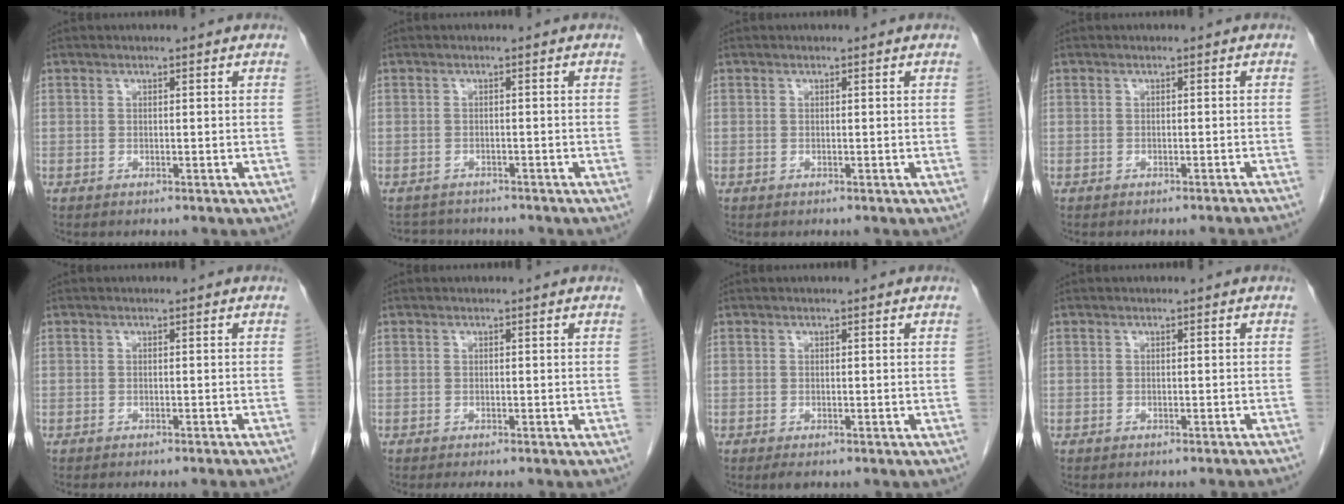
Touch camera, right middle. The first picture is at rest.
{"total": 4.0, "force": [-3.9, 1.1, 0.3], "torque": [-0.004, -0.004, -0.056]}
{"total": 0.0}
{"total": 4.7, "force": [-4.5, -0.6, 1.2], "torque": [-0.010, -0.016, -0.048]}
{"total": 4.8, "force": [-4.3, -0.5, 1.9], "torque": [-0.015, -0.007, -0.053]}
{"total": 2.3, "force": [-1.9, 0.3, 1.1], "torque": [-0.012, -0.004, -0.023]}
{"total": 1.2, "force": [-0.8, 0.4, 0.8], "torque": [-0.011, -0.003, -0.009]}
{"total": 3.0, "force": [-2.8, -0.3, 1.0], "torque": [-0.014, -0.006, -0.031]}